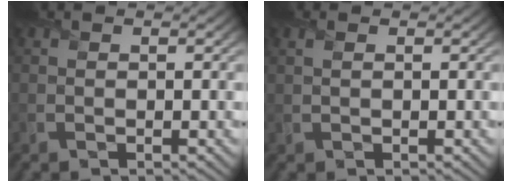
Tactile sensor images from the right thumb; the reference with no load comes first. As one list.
[{"total": 0.7, "force": [0.2, 0.2, 0.6], "torque": [-0.018, 0.002, 0.006]}]